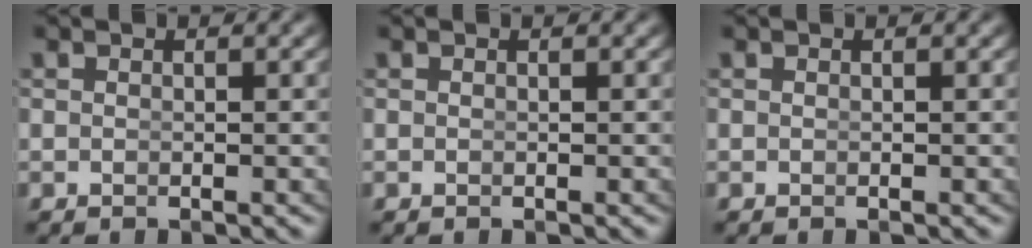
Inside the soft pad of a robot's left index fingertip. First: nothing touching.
{"total": 0.0}
{"total": 0.0}